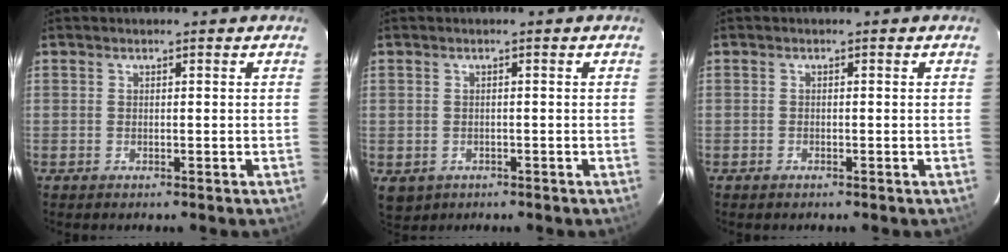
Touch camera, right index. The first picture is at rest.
{"total": 5.5, "force": [-2.4, 4.7, 1.6], "torque": [-0.039, 0.000, -0.027]}
{"total": 0.9, "force": [-0.6, 0.5, 0.4], "torque": [-0.014, 0.000, -0.007]}